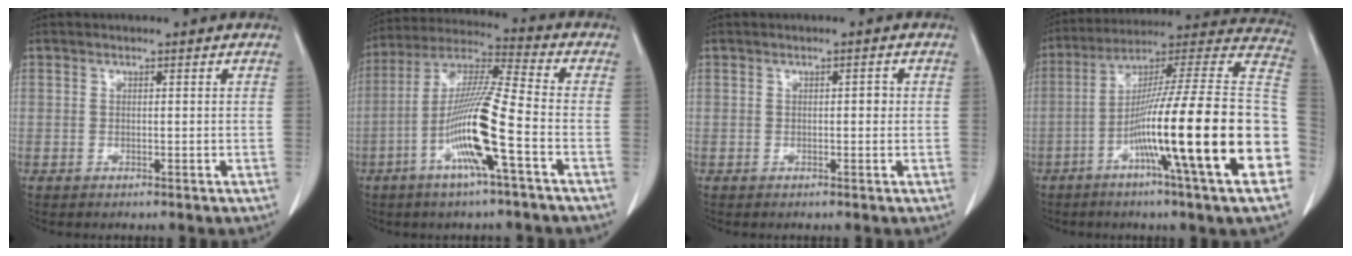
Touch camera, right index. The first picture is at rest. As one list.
[{"total": 13.6, "force": [-4.8, -0.2, 12.7], "torque": [-0.254, -0.001, -0.098]}, {"total": 1.0, "force": [0.0, 0.5, 0.9], "torque": [-0.008, 0.004, -0.001]}, {"total": 27.7, "force": [-7.7, -0.2, 26.6], "torque": [-0.335, -0.013, -0.144]}]